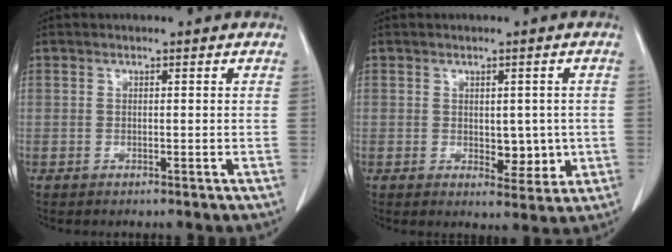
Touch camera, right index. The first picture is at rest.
{"total": 4.8, "force": [-0.2, 2.7, 4.0], "torque": [-0.044, -0.005, 0.007]}